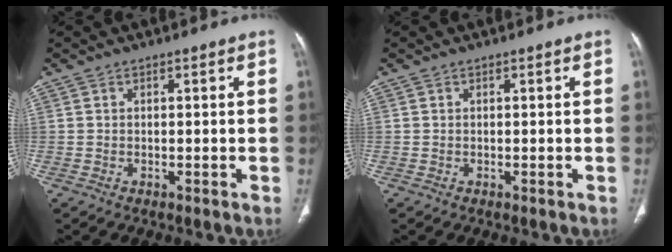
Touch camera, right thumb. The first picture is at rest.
{"total": 0.0}